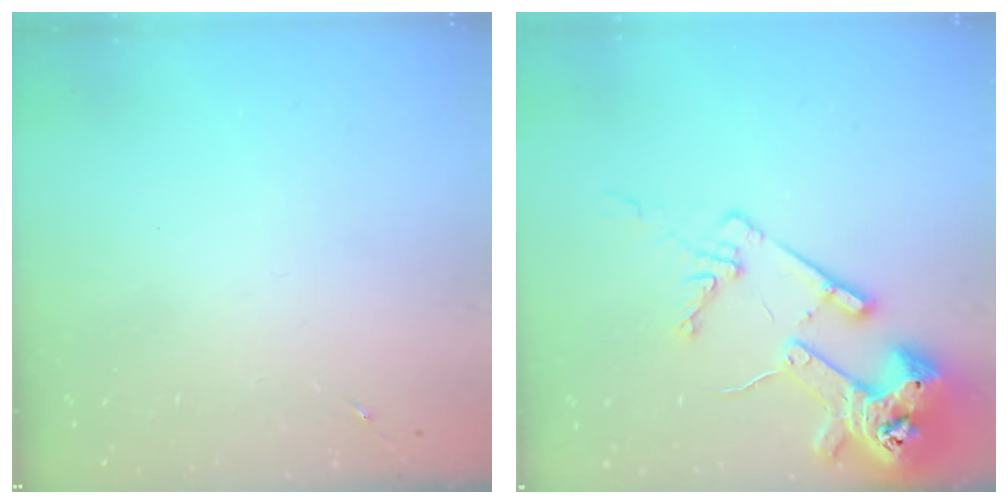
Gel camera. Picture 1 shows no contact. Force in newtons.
{"total": 16.9, "press": 16.8, "slide": 1.8}